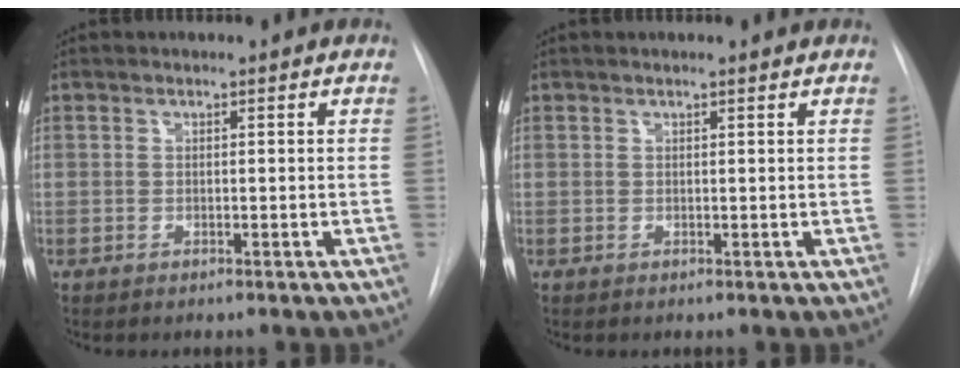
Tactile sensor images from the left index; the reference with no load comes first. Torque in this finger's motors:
{"motor_torque": [-0.23, -0.08, -0.15, 0.00]}